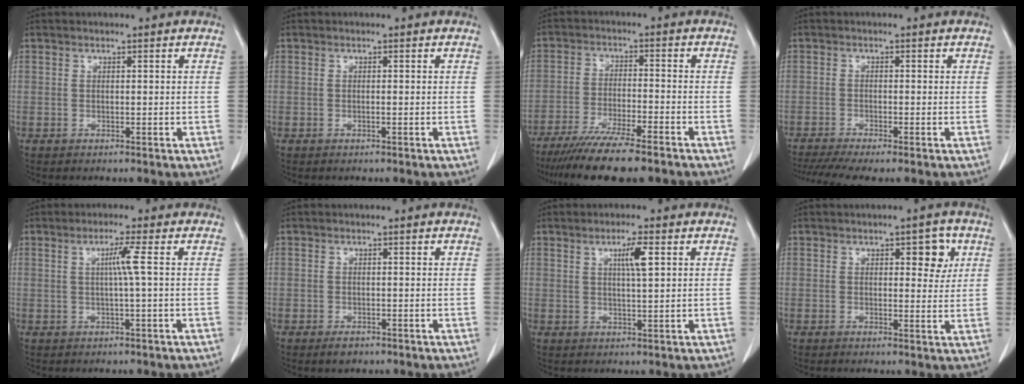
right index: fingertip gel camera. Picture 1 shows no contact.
{"total": 0.0}
{"total": 13.8, "force": [-11.1, 1.3, 8.1], "torque": [-0.136, -0.033, -0.178]}
{"total": 6.6, "force": [-5.0, 0.3, 4.2], "torque": [-0.069, -0.008, -0.083]}
{"total": 3.2, "force": [0.4, -0.9, 3.0], "torque": [-0.056, 0.001, 0.008]}
{"total": 1.7, "force": [-1.2, 0.9, 0.9], "torque": [-0.016, 0.000, -0.012]}
{"total": 3.9, "force": [1.4, 0.2, 3.7], "torque": [-0.061, 0.000, 0.023]}
{"total": 4.4, "force": [1.7, 1.9, 3.5], "torque": [-0.039, 0.003, 0.020]}